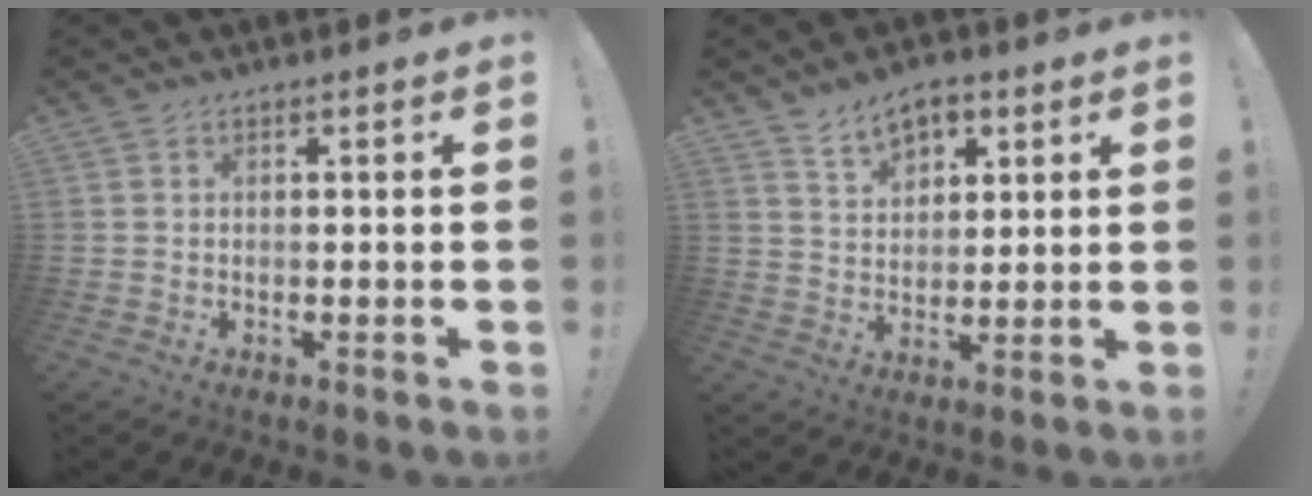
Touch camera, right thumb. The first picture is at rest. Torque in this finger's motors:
{"motor_torque": [-0.01, 0.03, 0.33, 0.55, 0.10]}